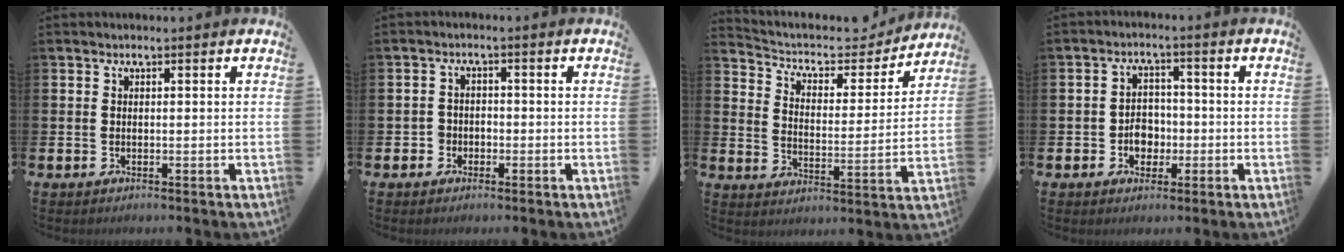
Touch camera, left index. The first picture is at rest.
{"total": 2.1, "force": [-1.2, 1.7, 0.1], "torque": [-0.014, 0.007, -0.026]}
{"total": 6.0, "force": [5.4, 2.4, 1.4], "torque": [-0.056, -0.042, 0.086]}
{"total": 3.9, "force": [-1.2, 3.2, 1.9], "torque": [-0.025, 0.001, -0.030]}